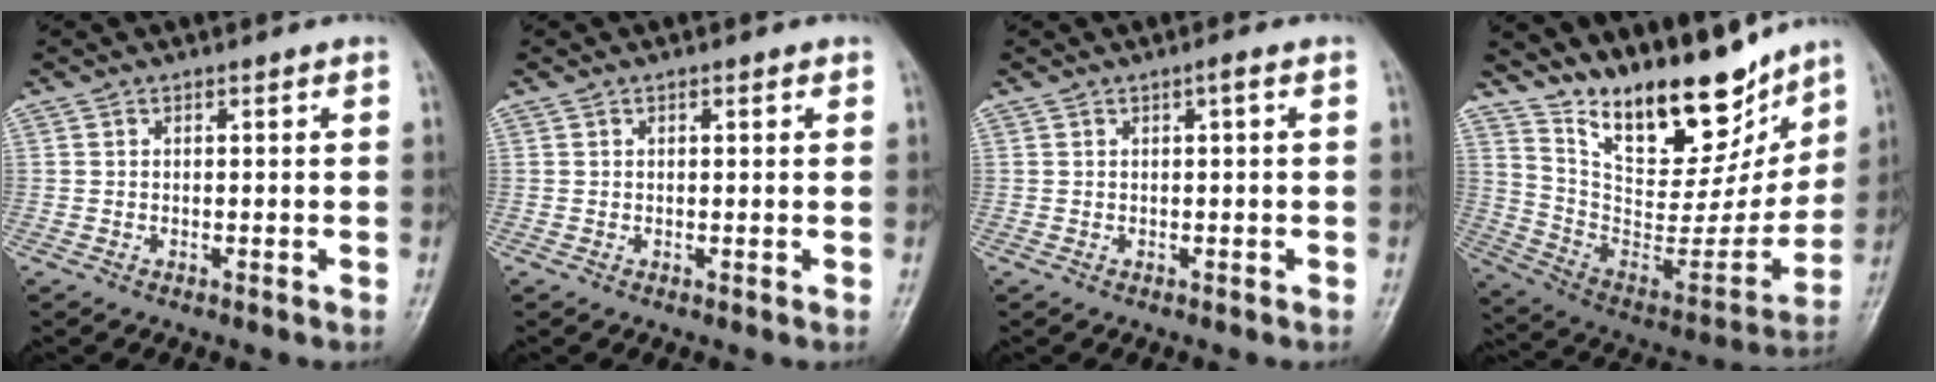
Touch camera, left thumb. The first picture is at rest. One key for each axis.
{"total": 1.1, "fx": 0.5, "fy": 0.4, "fz": 0.9, "tx": -0.012, "ty": 0.001, "tz": 0.005}
{"total": 1.1, "fx": 0.3, "fy": 0.0, "fz": 1.0, "tx": -0.020, "ty": 0.002, "tz": 0.002}
{"total": 23.8, "fx": 17.1, "fy": 9.3, "fz": 13.7, "tx": -0.172, "ty": -0.087, "tz": 0.294}